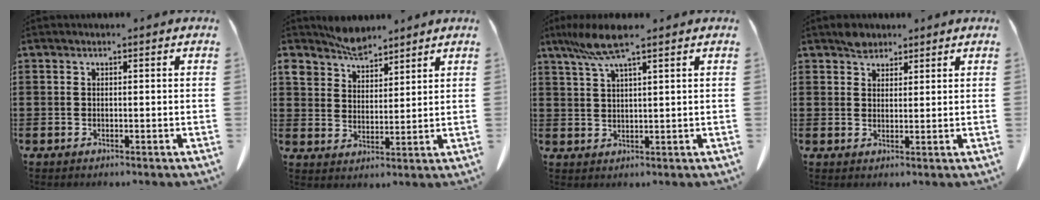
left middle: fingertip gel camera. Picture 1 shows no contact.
{"total": 5.4, "force": [4.9, 2.0, 0.9], "torque": [-0.037, -0.011, 0.095]}
{"total": 6.3, "force": [4.1, 0.5, 4.7], "torque": [-0.102, -0.002, 0.074]}
{"total": 2.7, "force": [2.3, 1.3, 0.4], "torque": [-0.006, -0.001, 0.045]}